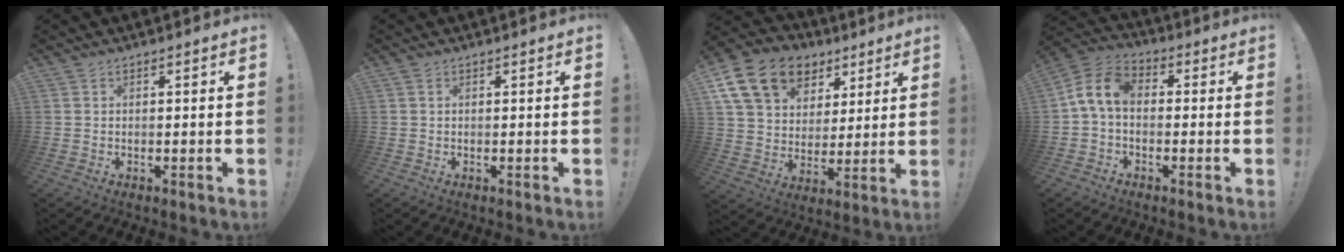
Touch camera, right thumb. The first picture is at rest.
{"total": 0.6, "force": [0.2, 0.4, 0.3], "torque": [-0.007, 0.003, 0.004]}
{"total": 19.1, "force": [10.0, 13.2, 9.4], "torque": [-0.147, -0.044, 0.194]}
{"total": 9.7, "force": [0.1, 5.9, 7.6], "torque": [-0.162, 0.017, 0.006]}